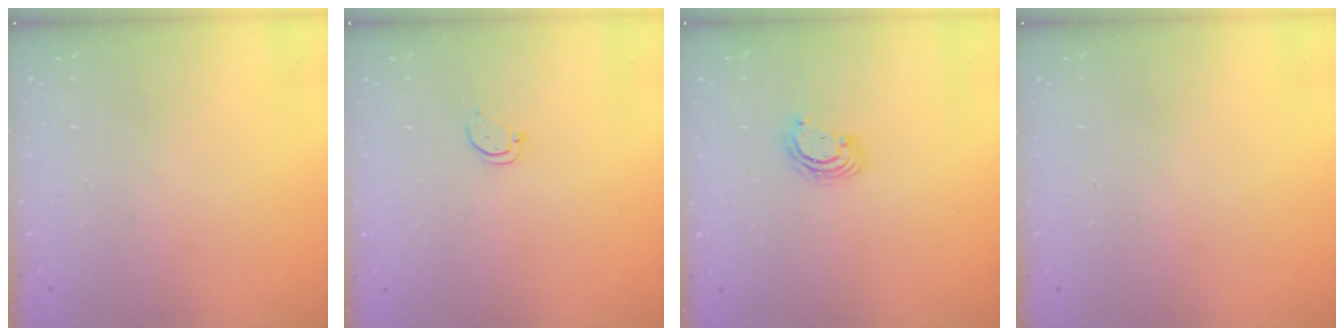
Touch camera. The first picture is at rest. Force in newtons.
{"total": 2.4, "press": 2.4, "slide": 0.2}
{"total": 3.2, "press": 3.2, "slide": 0.3}
{"total": 0.0}